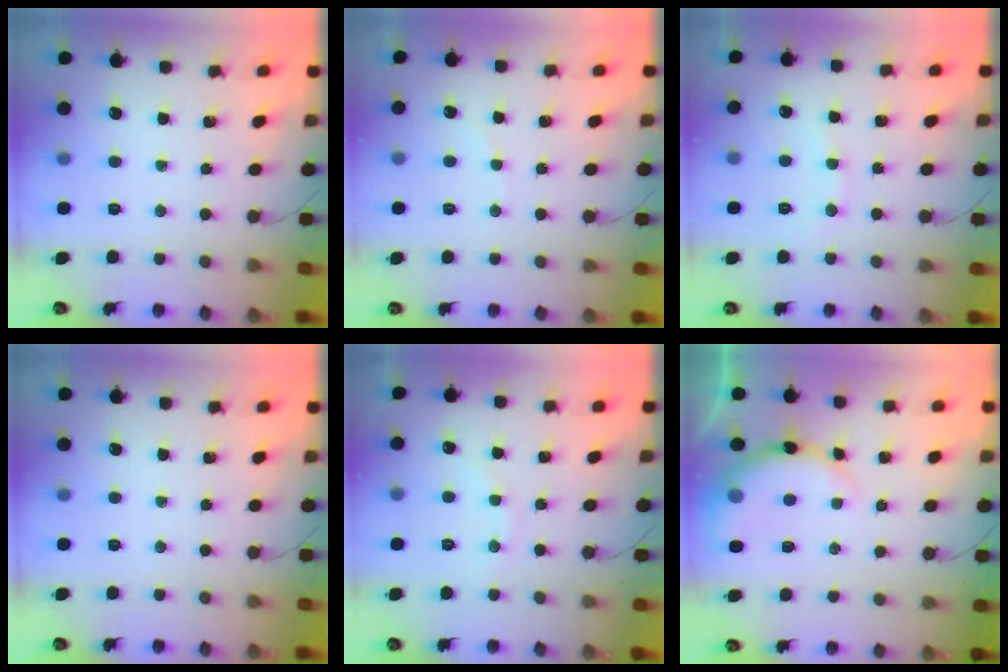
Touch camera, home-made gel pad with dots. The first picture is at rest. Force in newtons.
{"total": 2.8, "press": 2.7, "slide": 0.7}
{"total": 7.8, "press": 7.7, "slide": 1.3}
{"total": 0.0}
{"total": 6.6, "press": 6.5, "slide": 1.2}
{"total": 8.5, "press": 8.4, "slide": 1.6}